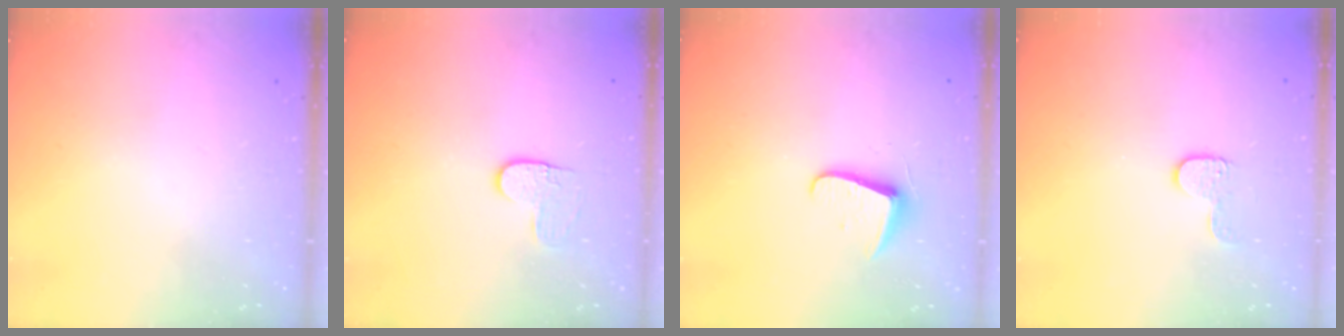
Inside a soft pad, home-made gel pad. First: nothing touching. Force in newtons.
{"total": 3.8, "press": 3.8, "slide": 0.4}
{"total": 6.8, "press": 6.8, "slide": 0.7}
{"total": 7.4, "press": 7.4, "slide": 0.4}